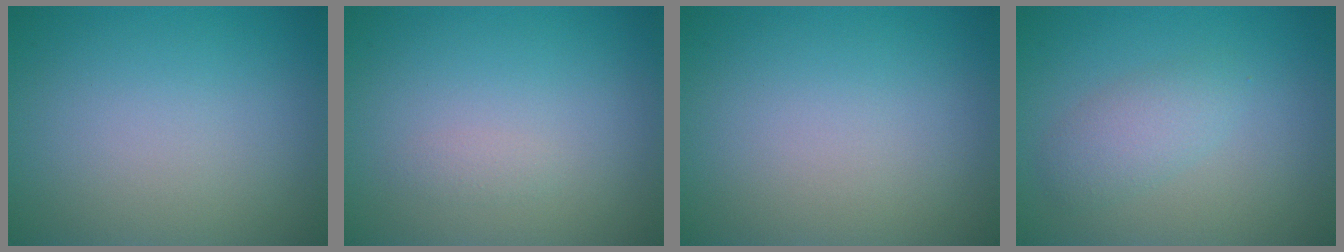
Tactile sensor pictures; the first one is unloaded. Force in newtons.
{"total": 0.6, "press": 0.6, "slide": 0.0}
{"total": 0.0}
{"total": 2.4, "press": 2.4, "slide": 0.2}